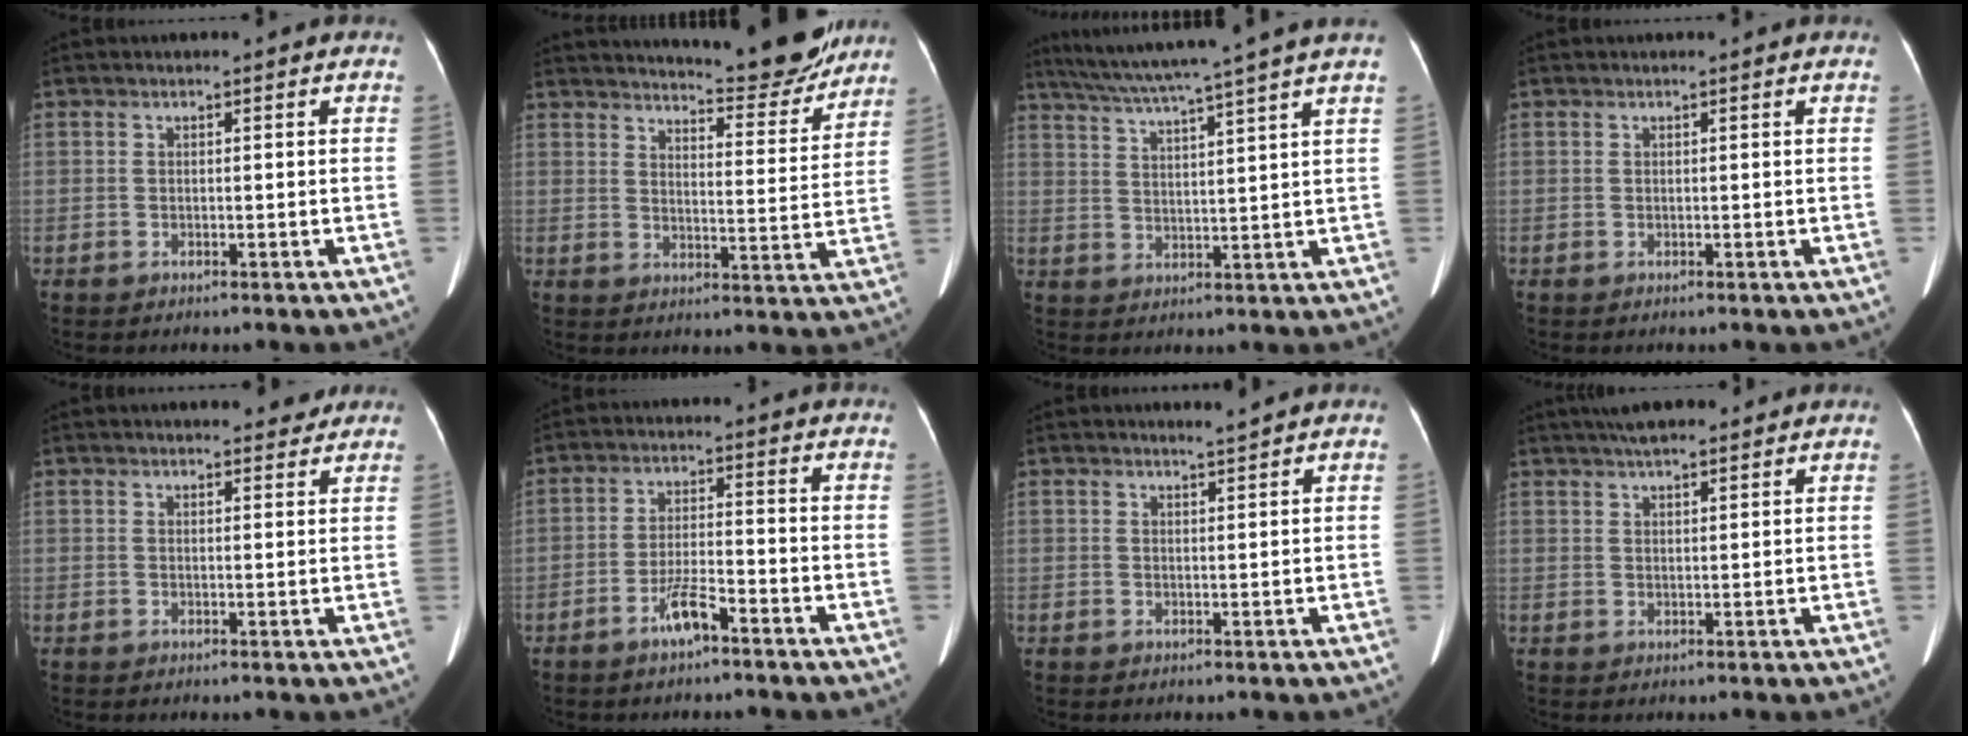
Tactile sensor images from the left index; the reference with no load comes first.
{"total": 13.3, "force": [12.3, 1.4, 4.7], "torque": [-0.065, -0.026, 0.156]}
{"total": 14.7, "force": [12.2, -2.3, 7.9], "torque": [-0.136, 0.001, 0.173]}
{"total": 0.6, "force": [0.6, 0.0, 0.1], "torque": [-0.003, 0.003, 0.006]}
{"total": 4.7, "force": [4.2, 1.2, 1.7], "torque": [-0.020, 0.001, 0.045]}
{"total": 4.8, "force": [-3.4, 0.6, 3.3], "torque": [-0.072, -0.006, -0.064]}
{"total": 1.2, "force": [1.0, -0.5, 0.2], "torque": [-0.014, -0.010, 0.020]}
{"total": 6.1, "force": [4.9, 1.4, 3.4], "torque": [-0.052, 0.025, 0.080]}